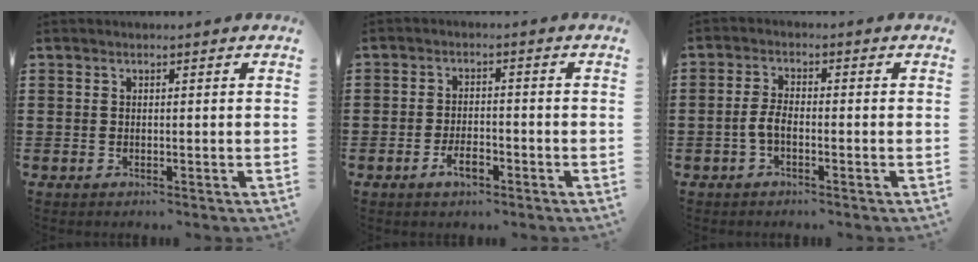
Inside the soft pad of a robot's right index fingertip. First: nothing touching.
{"total": 3.9, "force": [-2.2, 1.6, 2.8], "torque": [-0.054, 0.001, -0.042]}
{"total": 3.2, "force": [-1.3, 1.1, 2.7], "torque": [-0.070, -0.006, -0.030]}